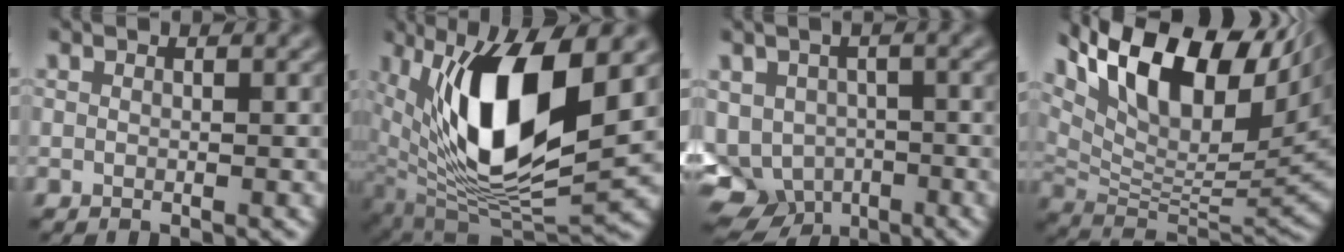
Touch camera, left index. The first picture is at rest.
{"total": 13.0, "force": [2.9, 5.2, 11.6], "torque": [-0.207, -0.018, 0.060]}
{"total": 6.7, "force": [-2.8, 4.9, 3.7], "torque": [-0.061, -0.023, -0.041]}
{"total": 14.9, "force": [8.3, 6.1, 10.8], "torque": [-0.198, 0.029, 0.157]}